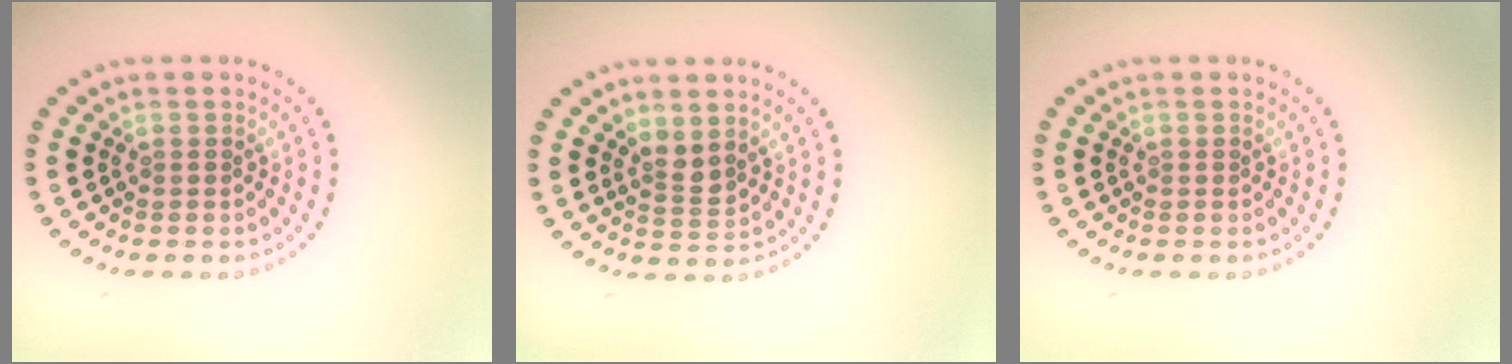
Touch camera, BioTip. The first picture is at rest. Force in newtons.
{"total": 1.7, "press": 1.3, "slide": 1.1}
{"total": 0.0}